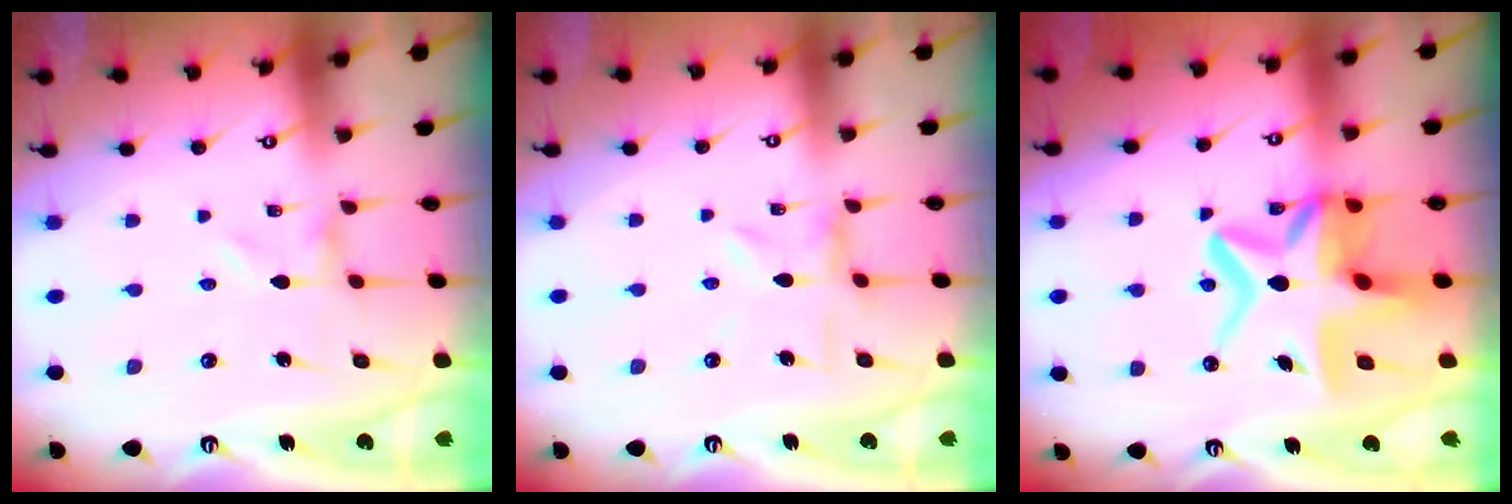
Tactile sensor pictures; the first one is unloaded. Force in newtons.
{"total": 4.7, "press": 4.7, "slide": 0.4}
{"total": 16.3, "press": 16.2, "slide": 1.7}